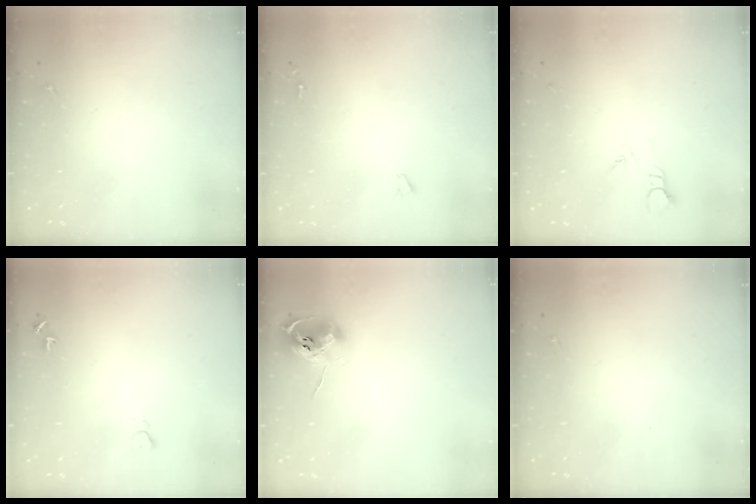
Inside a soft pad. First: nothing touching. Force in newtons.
{"total": 0.9, "press": 0.9, "slide": 0.1}
{"total": 2.7, "press": 2.7, "slide": 0.3}
{"total": 5.7, "press": 5.7, "slide": 0.7}
{"total": 9.9, "press": 9.8, "slide": 0.9}
{"total": 0.0}